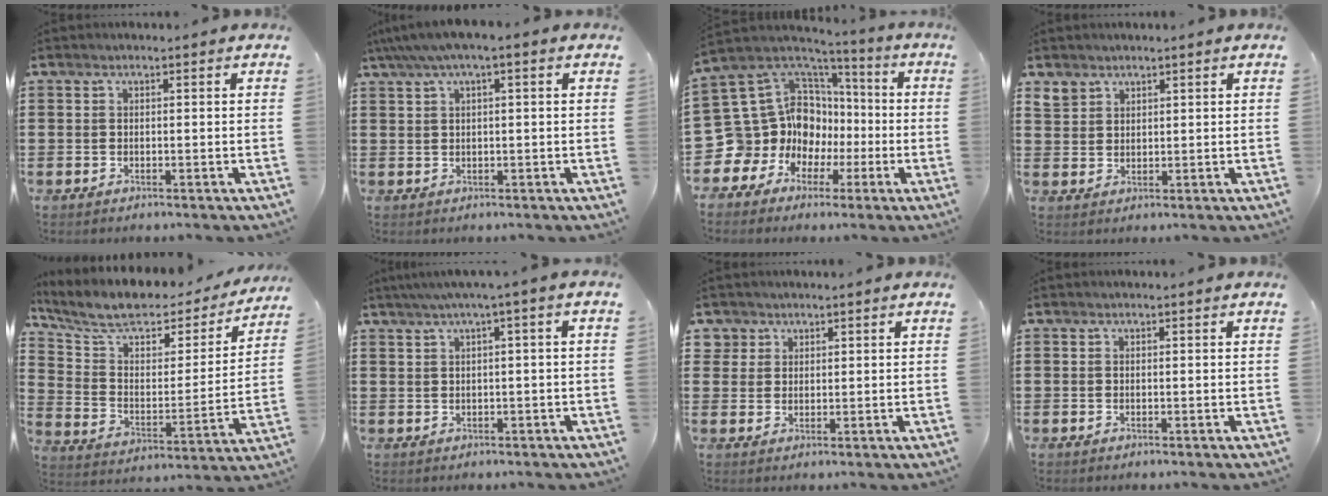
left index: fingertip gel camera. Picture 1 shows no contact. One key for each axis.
{"total": 2.5, "fx": 0.7, "fy": 0.2, "fz": 2.4, "tx": -0.045, "ty": 0.000, "tz": 0.011}
{"total": 14.4, "fx": -1.2, "fy": 13.6, "fz": 4.8, "tx": -0.155, "ty": -0.033, "tz": 0.007}
{"total": 2.6, "fx": 2.0, "fy": 1.7, "fz": 0.3, "tx": -0.015, "ty": 0.005, "tz": 0.039}
{"total": 8.7, "fx": 7.2, "fy": 2.7, "fz": 4.1, "tx": -0.113, "ty": -0.045, "tz": 0.122}
{"total": 2.2, "fx": 0.0, "fy": -0.2, "fz": 2.2, "tx": -0.038, "ty": -0.003, "tz": -0.002}
{"total": 2.8, "fx": 1.6, "fy": 2.3, "fz": 0.1, "tx": -0.006, "ty": 0.005, "tz": 0.029}
{"total": 0.0}